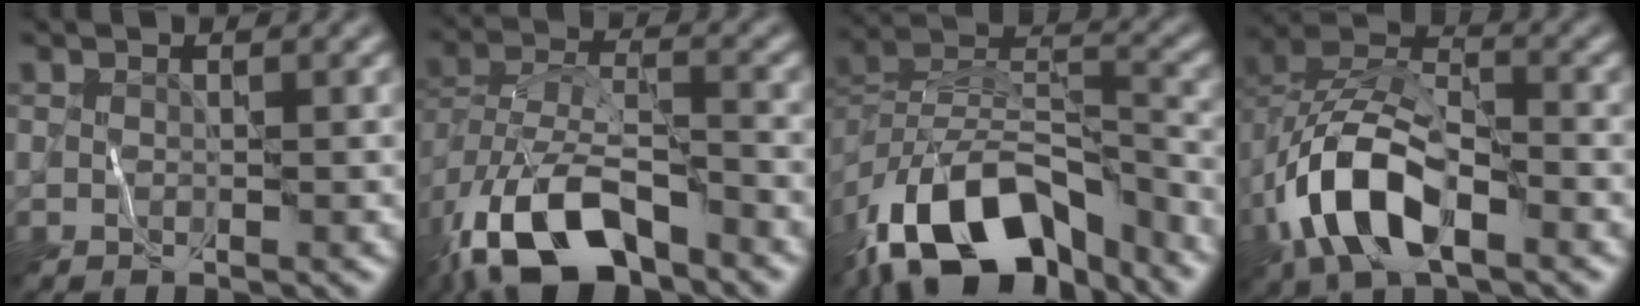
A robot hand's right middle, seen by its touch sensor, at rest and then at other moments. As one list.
[{"total": 11.3, "force": [-7.0, 4.5, 7.6], "torque": [-0.146, -0.002, -0.134]}, {"total": 13.7, "force": [-9.2, 6.1, 8.1], "torque": [-0.157, 0.017, -0.167]}, {"total": 9.7, "force": [-4.2, 4.6, 7.4], "torque": [-0.152, 0.013, -0.088]}]